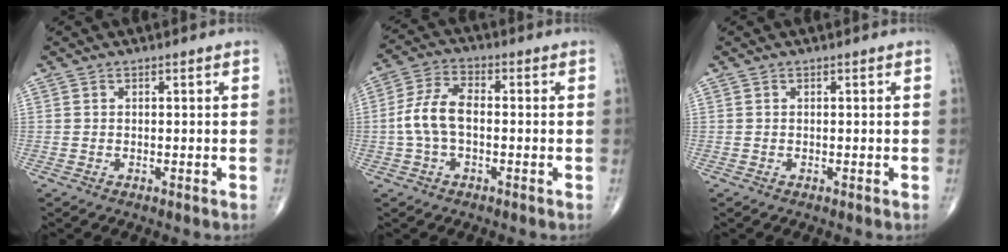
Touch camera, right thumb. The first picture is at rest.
{"total": 7.9, "force": [-0.8, 4.2, 6.7], "torque": [-0.143, 0.026, -0.022]}
{"total": 0.0}